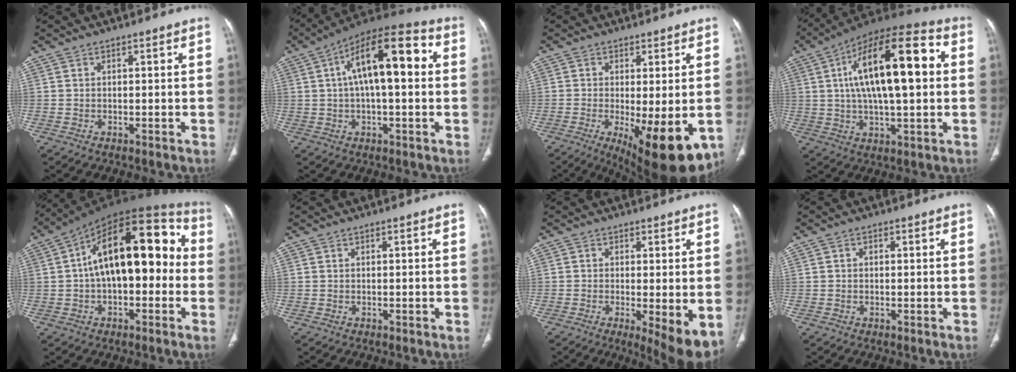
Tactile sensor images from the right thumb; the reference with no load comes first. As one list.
[{"total": 17.3, "force": [3.1, 6.7, 15.7], "torque": [-0.242, 0.035, 0.039]}, {"total": 14.4, "force": [-4.3, 4.6, 12.9], "torque": [-0.167, -0.023, -0.049]}, {"total": 22.8, "force": [3.7, 8.7, 20.8], "torque": [-0.336, 0.024, 0.051]}, {"total": 22.5, "force": [1.0, 11.5, 19.3], "torque": [-0.278, 0.053, 0.002]}, {"total": 0.0}, {"total": 8.4, "force": [-2.0, 2.1, 7.9], "torque": [-0.118, -0.024, -0.029]}, {"total": 0.7, "force": [0.1, 0.6, 0.4], "torque": [-0.003, 0.002, -0.001]}]